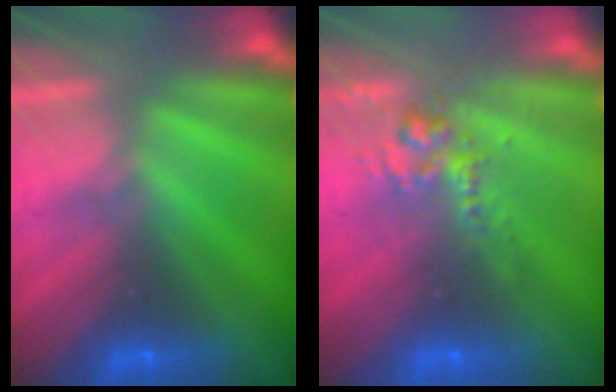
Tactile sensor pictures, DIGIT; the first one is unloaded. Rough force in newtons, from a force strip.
{"total": 2.6}